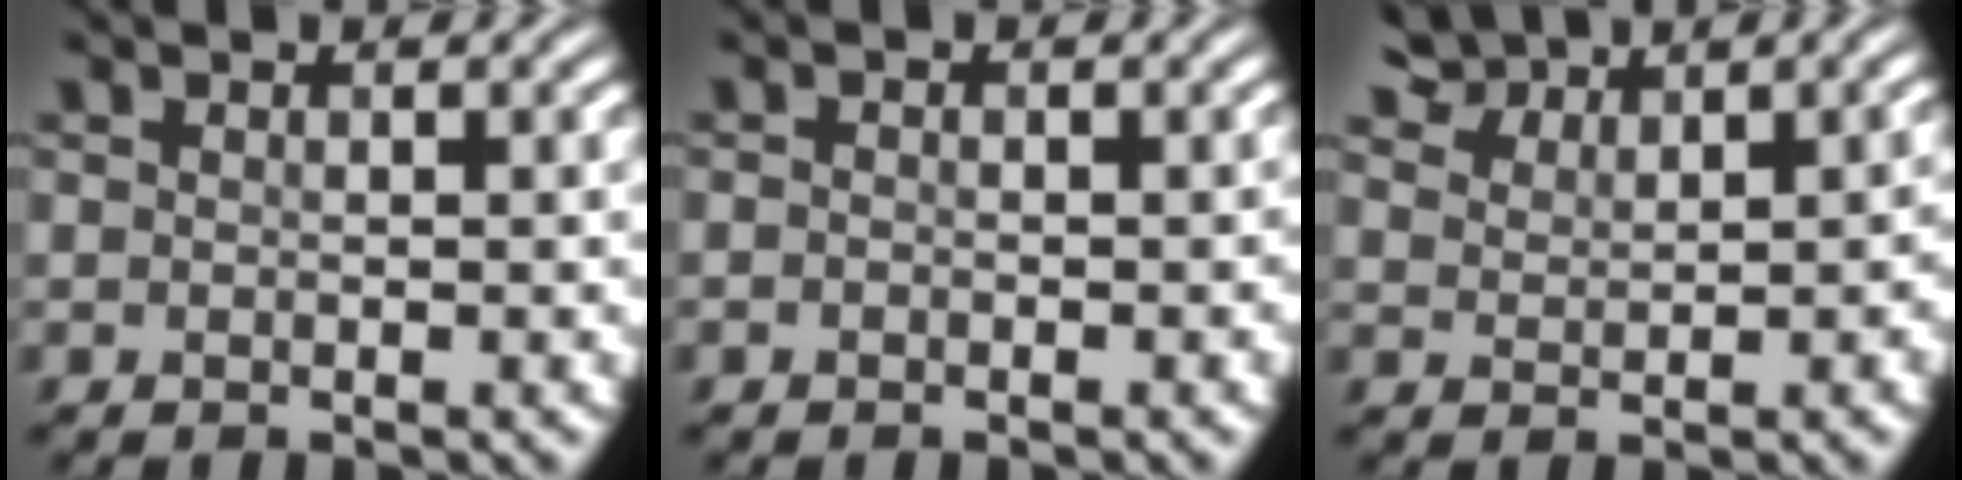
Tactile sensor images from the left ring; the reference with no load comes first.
{"total": 0.9, "force": [-0.8, 0.4, -0.1], "torque": [-0.002, -0.003, -0.025]}
{"total": 4.4, "force": [3.5, 2.2, 1.3], "torque": [-0.034, 0.002, 0.058]}